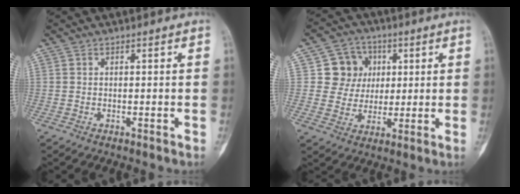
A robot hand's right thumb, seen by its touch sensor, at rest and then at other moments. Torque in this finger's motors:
{"motor_torque": [0.56, 0.51, -0.09, -0.18, -0.01]}